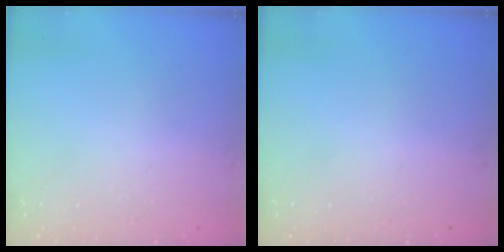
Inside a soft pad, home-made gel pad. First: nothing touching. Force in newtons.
{"total": 0.0}